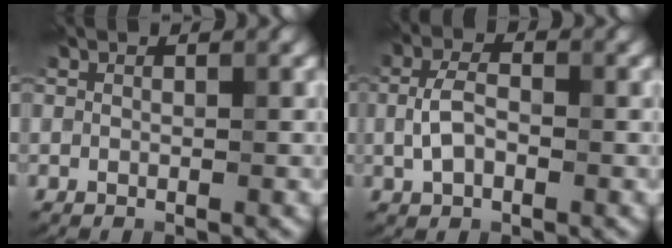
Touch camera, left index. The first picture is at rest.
{"total": 2.8, "force": [-0.4, 1.5, 2.3], "torque": [-0.055, 0.010, -0.012]}